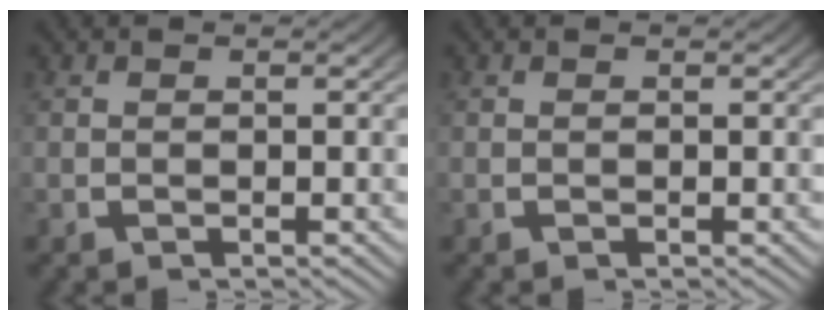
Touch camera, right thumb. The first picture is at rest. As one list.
[{"total": 0.0}]